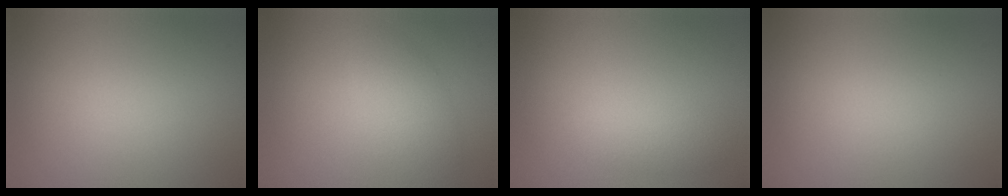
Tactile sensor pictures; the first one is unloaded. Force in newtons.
{"total": 3.1, "press": 3.1, "slide": 0.2}
{"total": 1.8, "press": 1.8, "slide": 0.0}
{"total": 0.0}